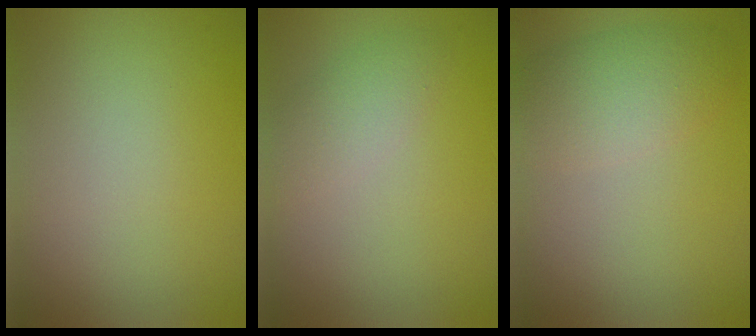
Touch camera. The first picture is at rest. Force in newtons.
{"total": 2.1, "press": 2.1, "slide": 0.1}
{"total": 3.7, "press": 3.7, "slide": 0.2}